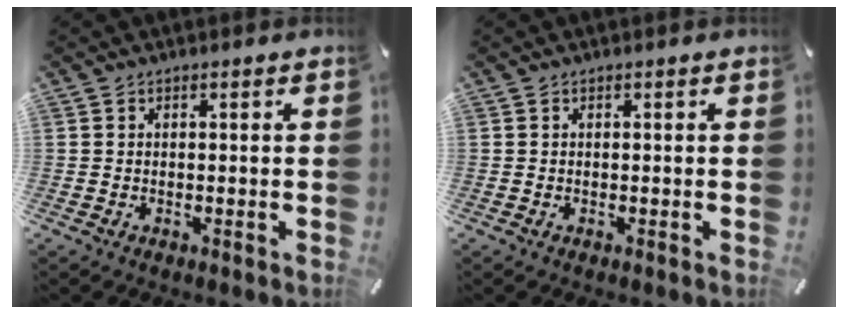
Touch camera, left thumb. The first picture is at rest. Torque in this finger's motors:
{"motor_torque": [-0.40, -0.40, -0.06, -0.06, 0.00]}